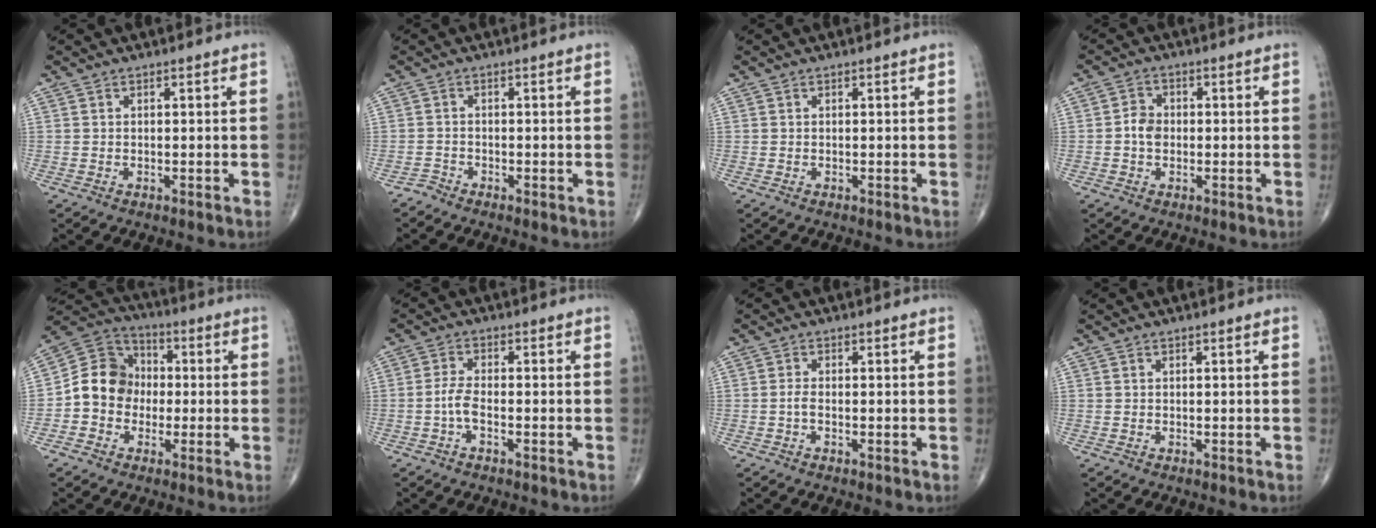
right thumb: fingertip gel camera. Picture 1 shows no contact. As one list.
[{"total": 1.2, "force": [-1.1, 0.4, -0.1], "torque": [0.004, -0.004, -0.027]}, {"total": 0.0}, {"total": 3.4, "force": [-0.5, 2.7, 2.0], "torque": [-0.025, 0.010, -0.016]}, {"total": 10.6, "force": [-1.5, 9.3, 4.9], "torque": [-0.062, 0.038, -0.041]}, {"total": 3.5, "force": [-1.3, 1.2, 3.1], "torque": [-0.071, 0.011, -0.030]}, {"total": 1.4, "force": [-0.4, 0.4, 1.2], "torque": [-0.028, 0.000, -0.012]}, {"total": 0.0}]